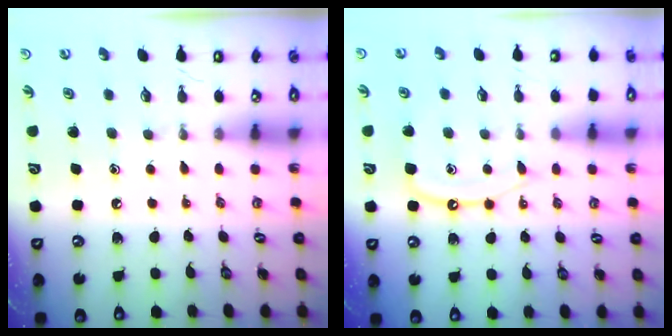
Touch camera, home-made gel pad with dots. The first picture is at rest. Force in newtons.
{"total": 10.8, "press": 10.7, "slide": 1.1}